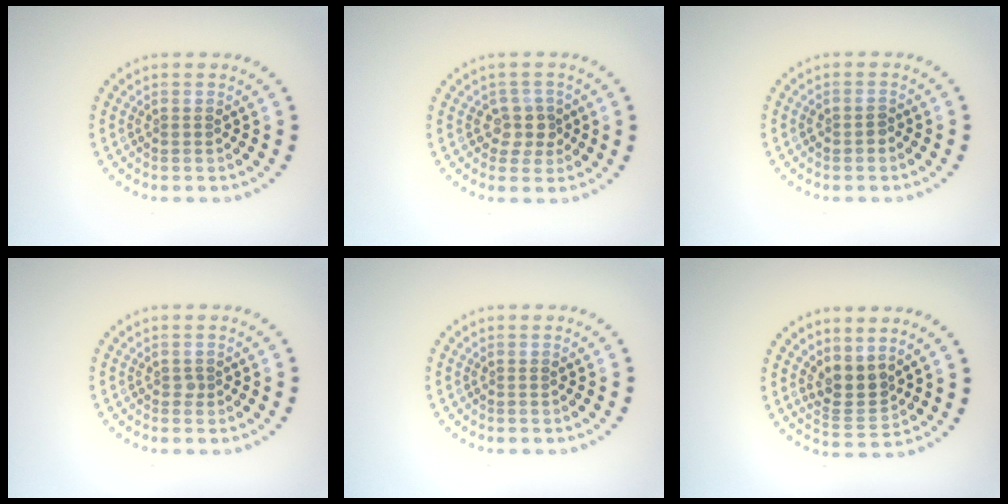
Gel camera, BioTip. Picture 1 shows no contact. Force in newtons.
{"total": 2.3, "press": 2.0, "slide": 1.2}
{"total": 1.1, "press": 1.1, "slide": 0.2}
{"total": 0.6, "press": 0.5, "slide": 0.4}
{"total": 0.0}
{"total": 2.9, "press": 2.4, "slide": 1.6}